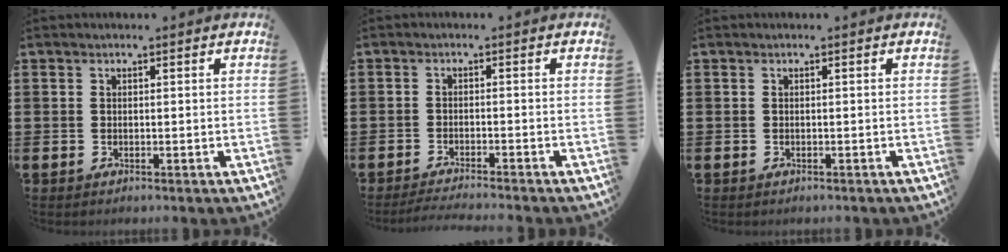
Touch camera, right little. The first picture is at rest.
{"total": 1.7, "force": [-1.6, -0.2, 0.5], "torque": [-0.007, 0.002, -0.031]}
{"total": 0.0}